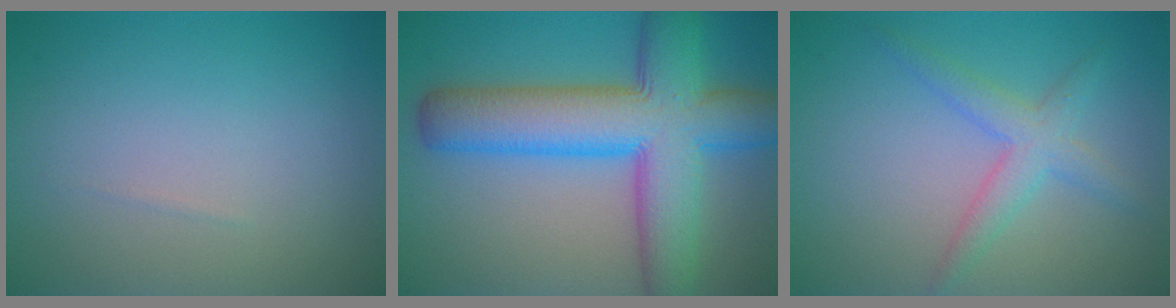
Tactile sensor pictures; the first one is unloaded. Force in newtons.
{"total": 11.2, "press": 11.2, "slide": 0.2}
{"total": 2.9, "press": 2.9, "slide": 0.1}